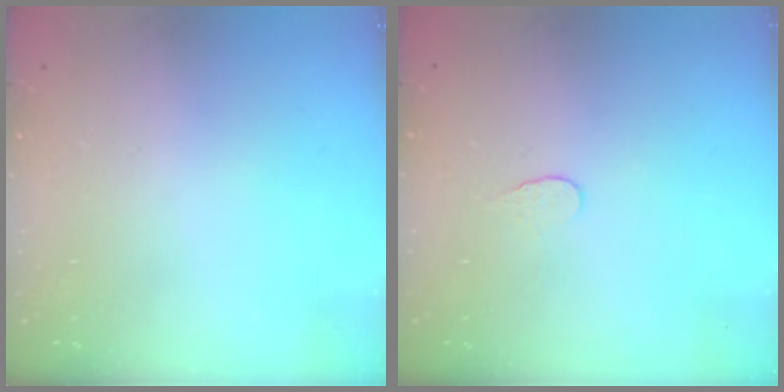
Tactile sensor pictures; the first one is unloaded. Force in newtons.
{"total": 3.9, "press": 3.9, "slide": 0.4}